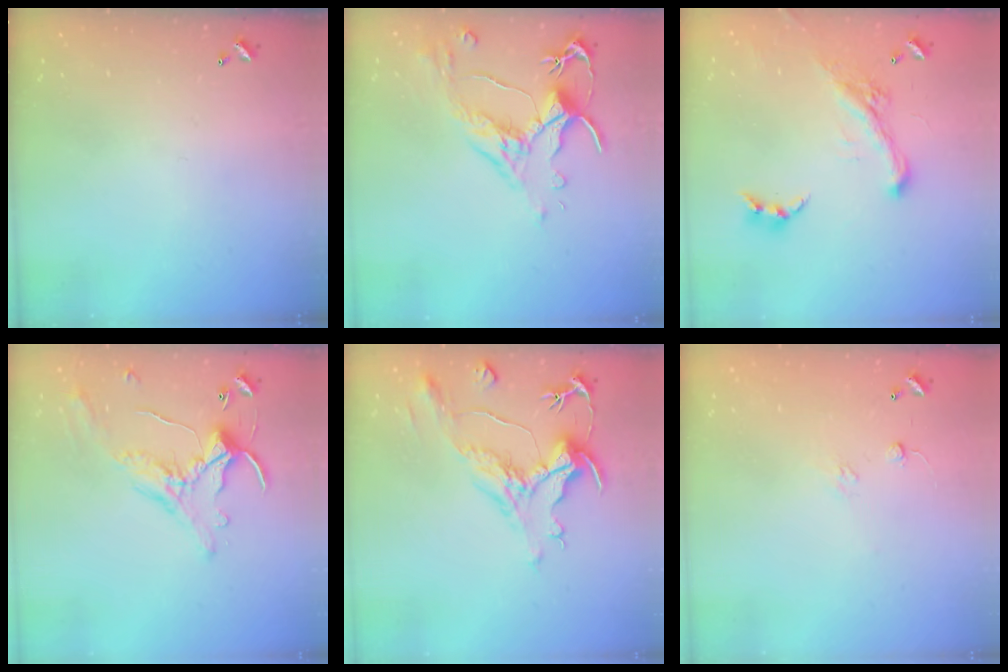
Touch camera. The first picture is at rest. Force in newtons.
{"total": 2.6, "press": 2.2, "slide": 1.3}
{"total": 3.4, "press": 3.1, "slide": 1.4}
{"total": 0.9, "press": 0.1, "slide": 0.9}
{"total": 1.6, "press": 0.0, "slide": 1.6}
{"total": 6.7, "press": 6.6, "slide": 0.6}